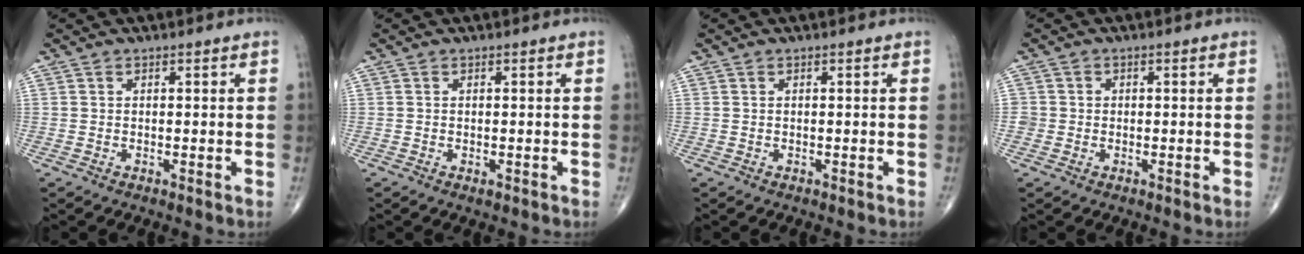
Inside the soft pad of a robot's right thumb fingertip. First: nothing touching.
{"total": 0.6, "force": [-0.2, 0.3, 0.4], "torque": [-0.006, -0.001, -0.002]}
{"total": 0.0}
{"total": 1.9, "force": [-0.2, 1.9, 0.1], "torque": [0.014, 0.008, -0.006]}